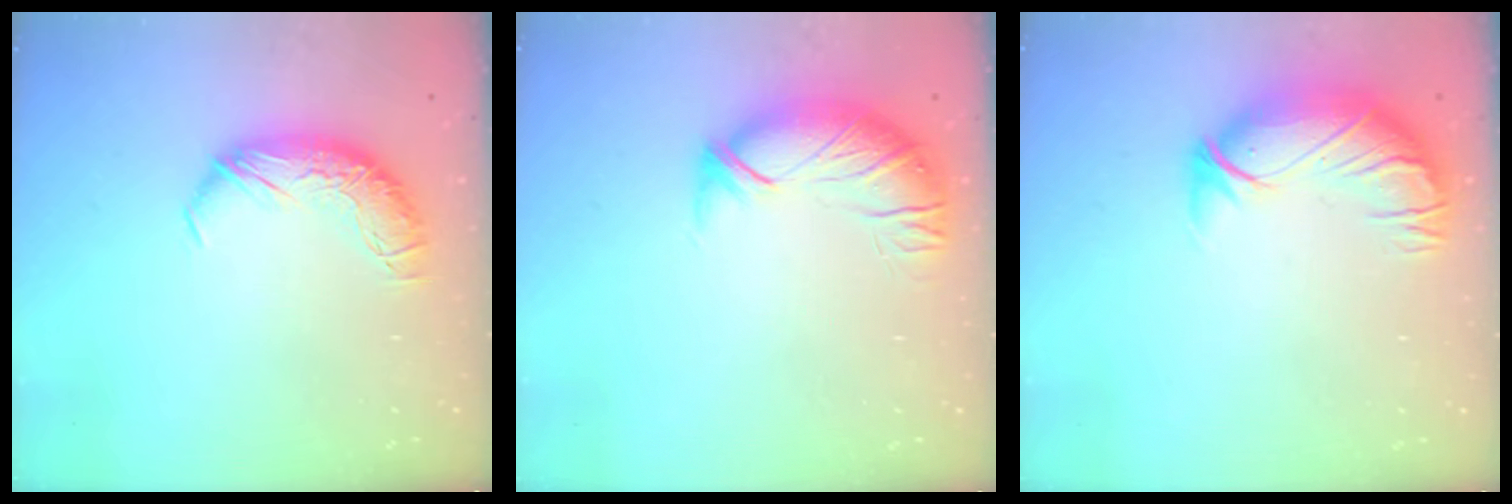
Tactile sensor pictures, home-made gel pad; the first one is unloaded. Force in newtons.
{"total": 3.0, "press": 1.5, "slide": 2.6}
{"total": 3.0, "press": 0.2, "slide": 2.9}